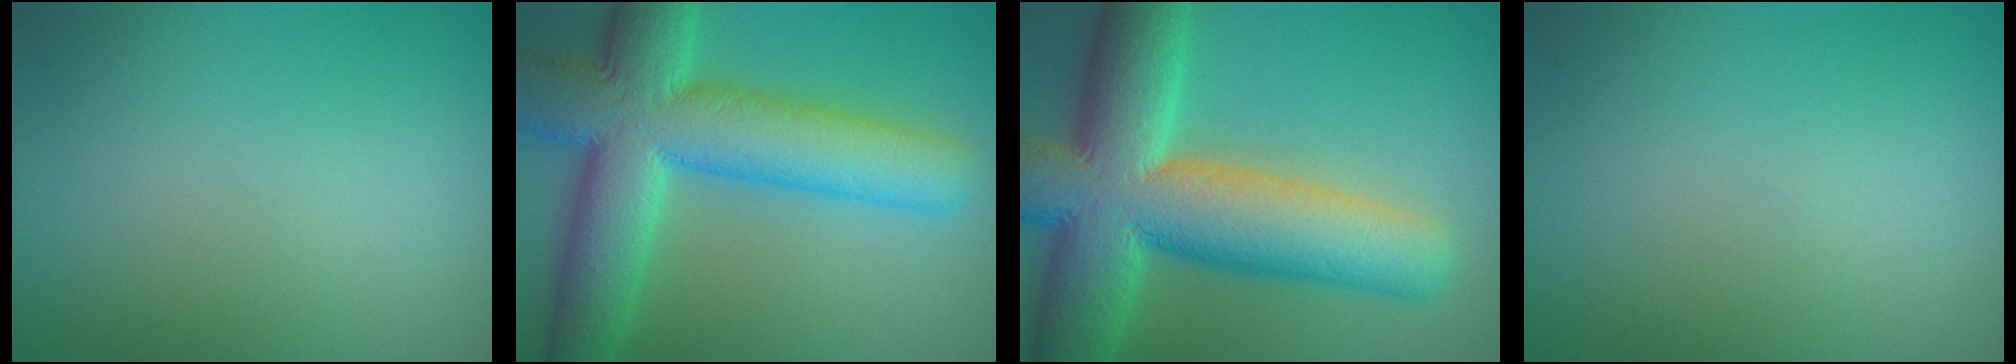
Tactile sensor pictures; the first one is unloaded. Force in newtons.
{"total": 12.1, "press": 12.1, "slide": 0.3}
{"total": 14.6, "press": 14.5, "slide": 0.7}
{"total": 0.0}